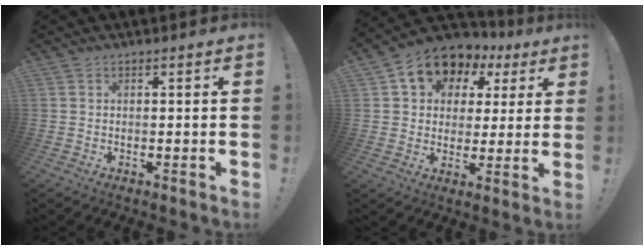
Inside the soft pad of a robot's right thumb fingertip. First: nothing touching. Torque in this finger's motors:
{"motor_torque": [0.67, 2.70, 0.66, -0.33, 0.04]}